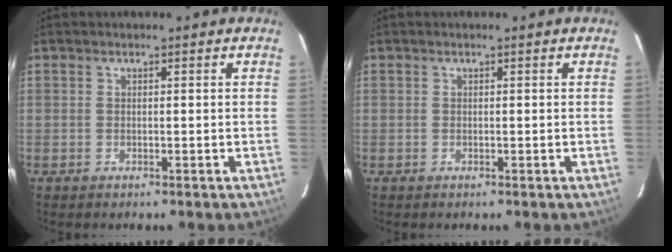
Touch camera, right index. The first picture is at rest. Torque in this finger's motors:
{"motor_torque": [-0.01, 0.01, 0.00, 0.01]}